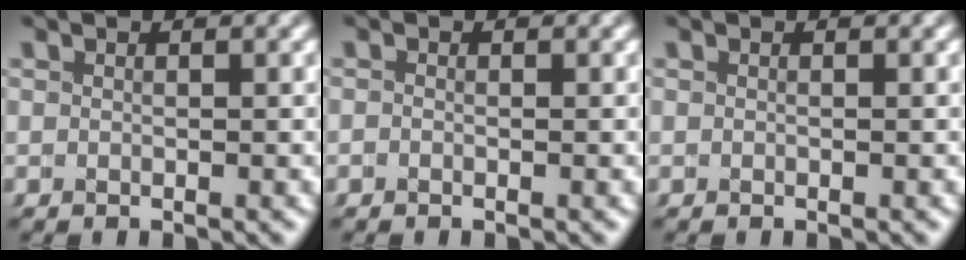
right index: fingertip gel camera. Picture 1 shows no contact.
{"total": 0.5, "force": [-0.5, 0.1, -0.1], "torque": [0.007, 0.006, -0.014]}
{"total": 0.0}